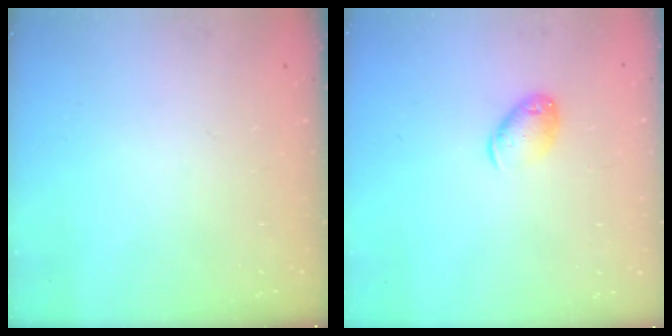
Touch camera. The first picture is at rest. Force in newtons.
{"total": 8.4, "press": 8.3, "slide": 1.1}